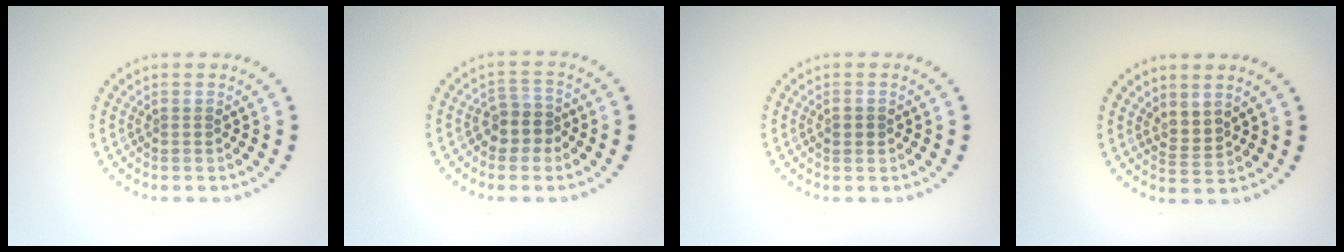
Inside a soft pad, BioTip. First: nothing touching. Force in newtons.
{"total": 2.5, "press": 2.2, "slide": 1.2}
{"total": 1.3, "press": 1.3, "slide": 0.2}
{"total": 1.7, "press": 1.4, "slide": 1.0}